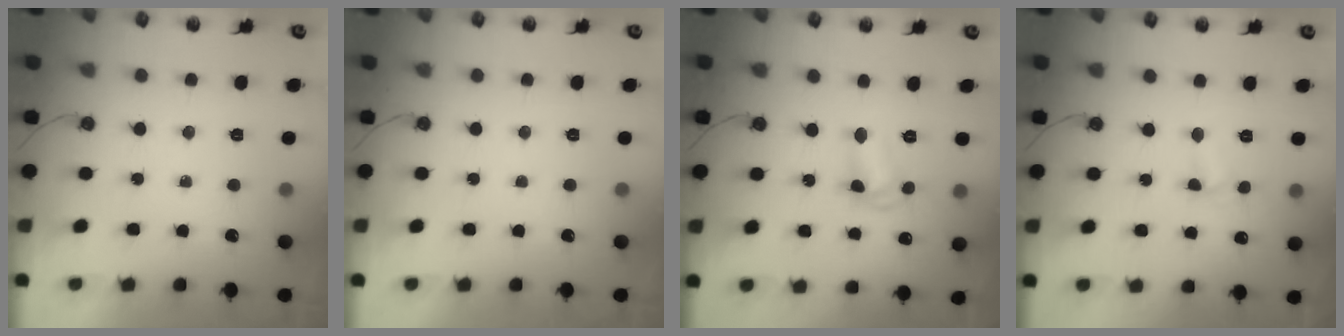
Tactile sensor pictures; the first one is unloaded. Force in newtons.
{"total": 0.0}
{"total": 8.2, "press": 8.2, "slide": 0.7}
{"total": 4.5, "press": 4.5, "slide": 0.6}